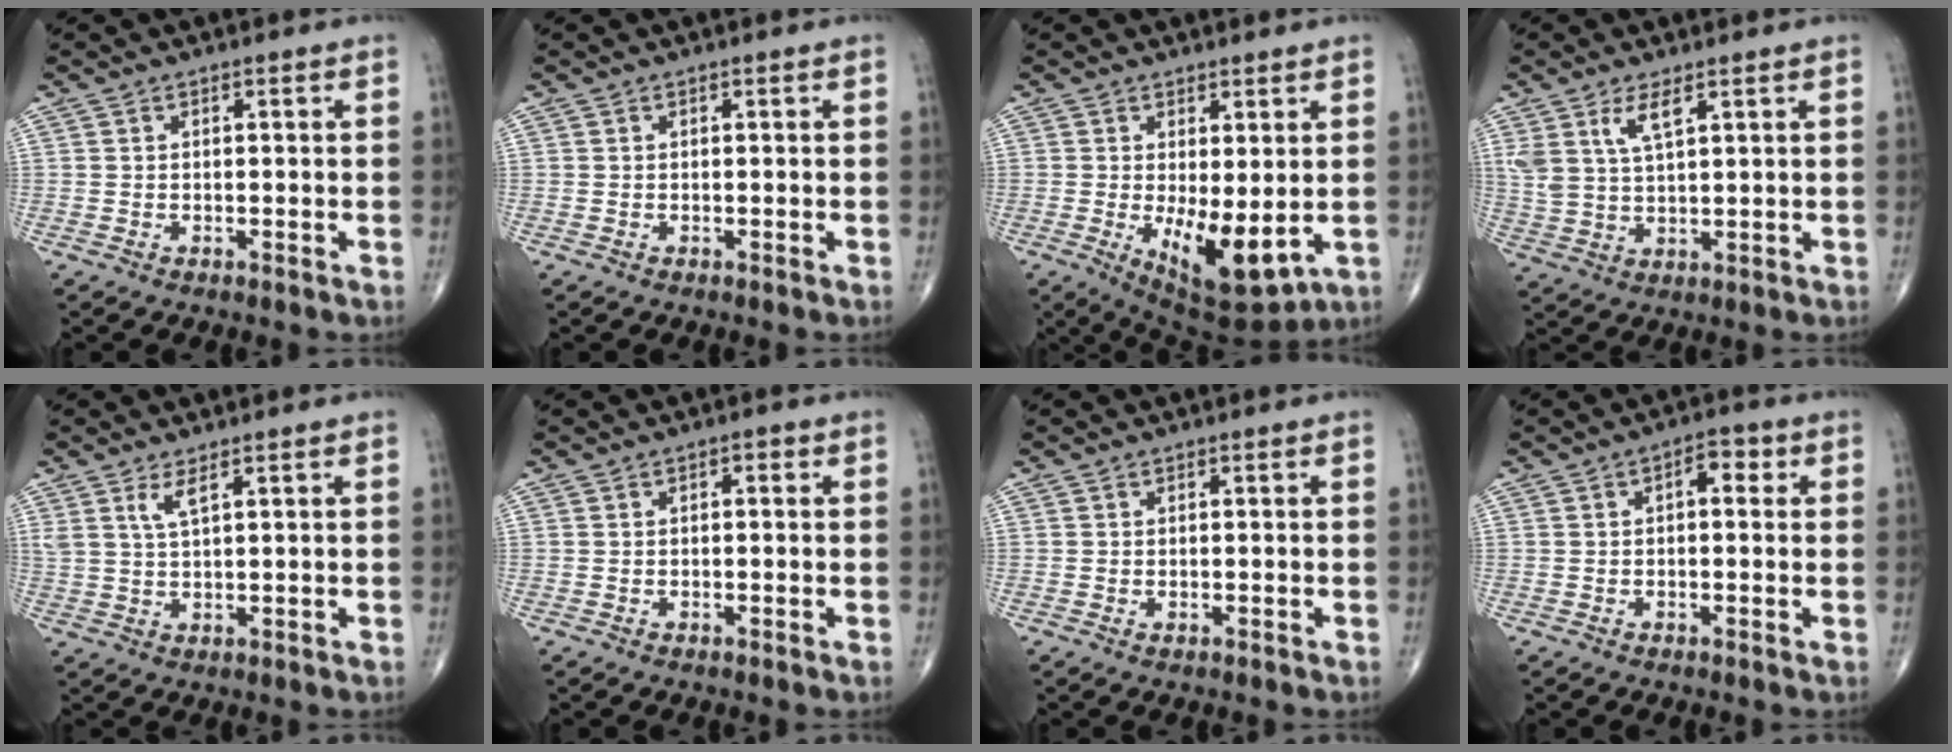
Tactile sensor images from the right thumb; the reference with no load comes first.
{"total": 0.0}
{"total": 10.9, "force": [-2.0, 4.4, 9.7], "torque": [-0.138, -0.024, -0.011]}
{"total": 5.9, "force": [3.2, 2.0, 4.5], "torque": [-0.094, -0.013, 0.070]}
{"total": 3.2, "force": [1.9, 0.7, 2.6], "torque": [-0.056, -0.012, 0.042]}
{"total": 1.1, "force": [0.3, 0.5, 0.9], "torque": [-0.011, 0.002, 0.001]}
{"total": 0.0}
{"total": 3.8, "force": [0.9, 2.0, 3.1], "torque": [-0.032, 0.010, 0.005]}